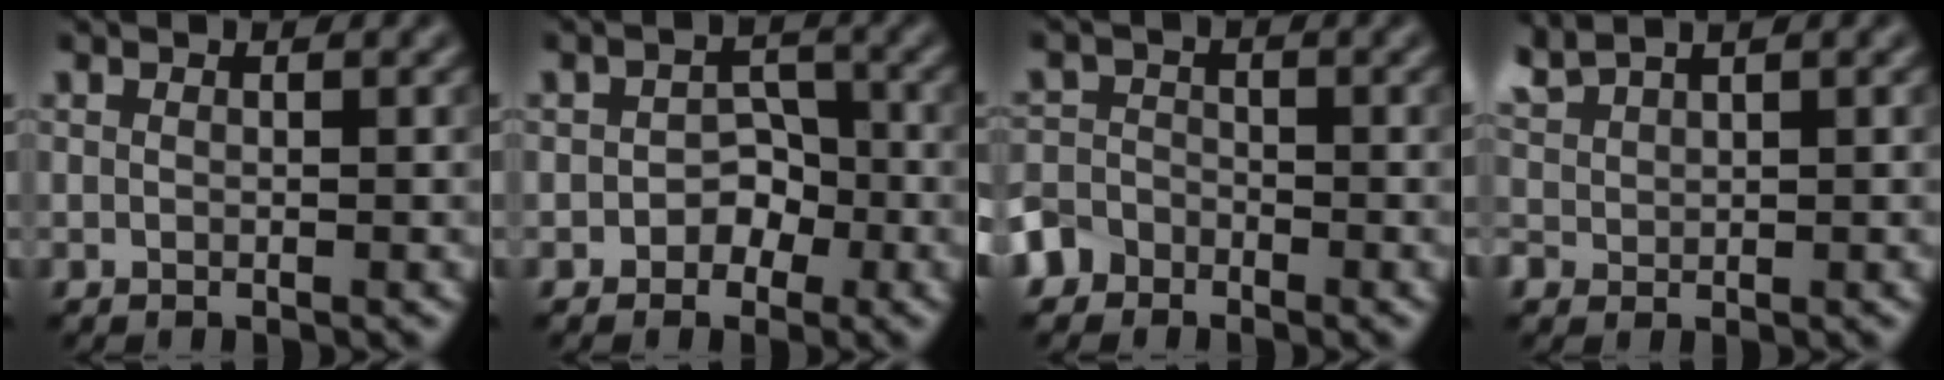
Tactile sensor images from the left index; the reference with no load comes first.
{"total": 2.5, "force": [-1.0, 2.0, 1.2], "torque": [0.001, 0.006, -0.024]}
{"total": 3.7, "force": [-2.7, 2.5, 0.3], "torque": [0.010, -0.001, -0.055]}
{"total": 2.1, "force": [2.0, 0.3, 0.5], "torque": [-0.020, 0.011, 0.050]}